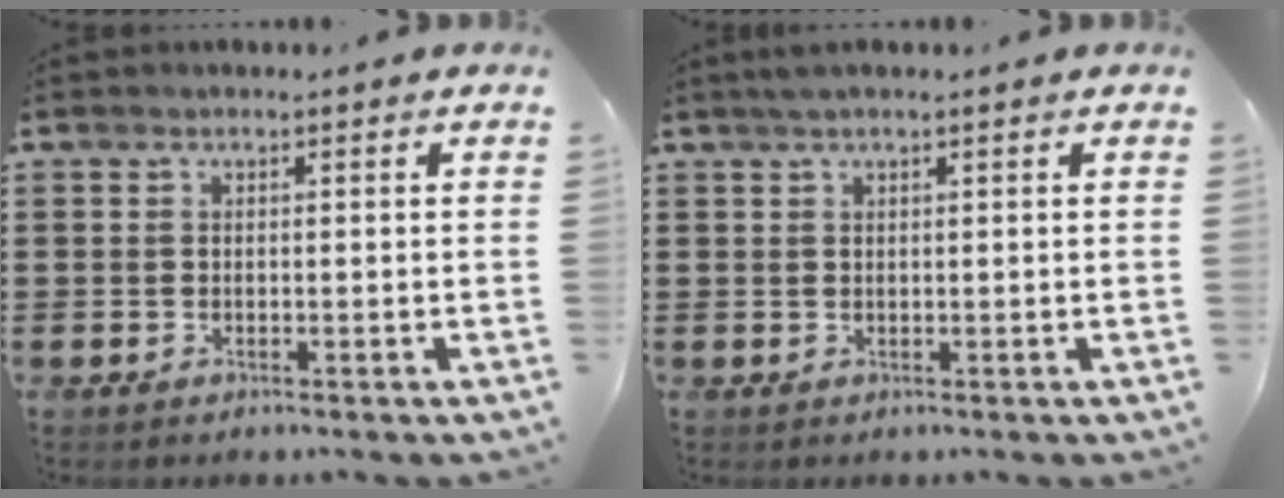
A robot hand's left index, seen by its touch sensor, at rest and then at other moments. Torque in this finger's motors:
{"motor_torque": [0.14, 0.15, 0.07, 0.01]}